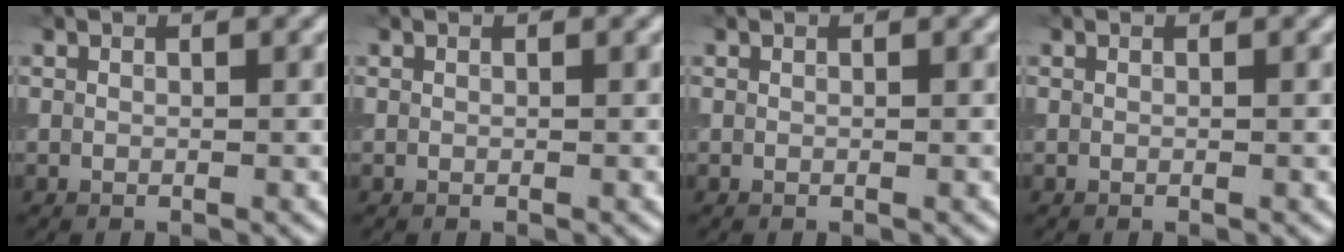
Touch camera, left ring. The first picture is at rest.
{"total": 0.0}
{"total": 0.0}
{"total": 0.0}